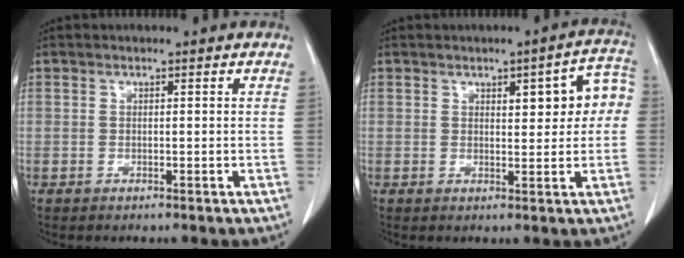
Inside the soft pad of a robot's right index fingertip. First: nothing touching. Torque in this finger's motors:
{"motor_torque": [0.39, 0.12, 0.04, 0.02]}